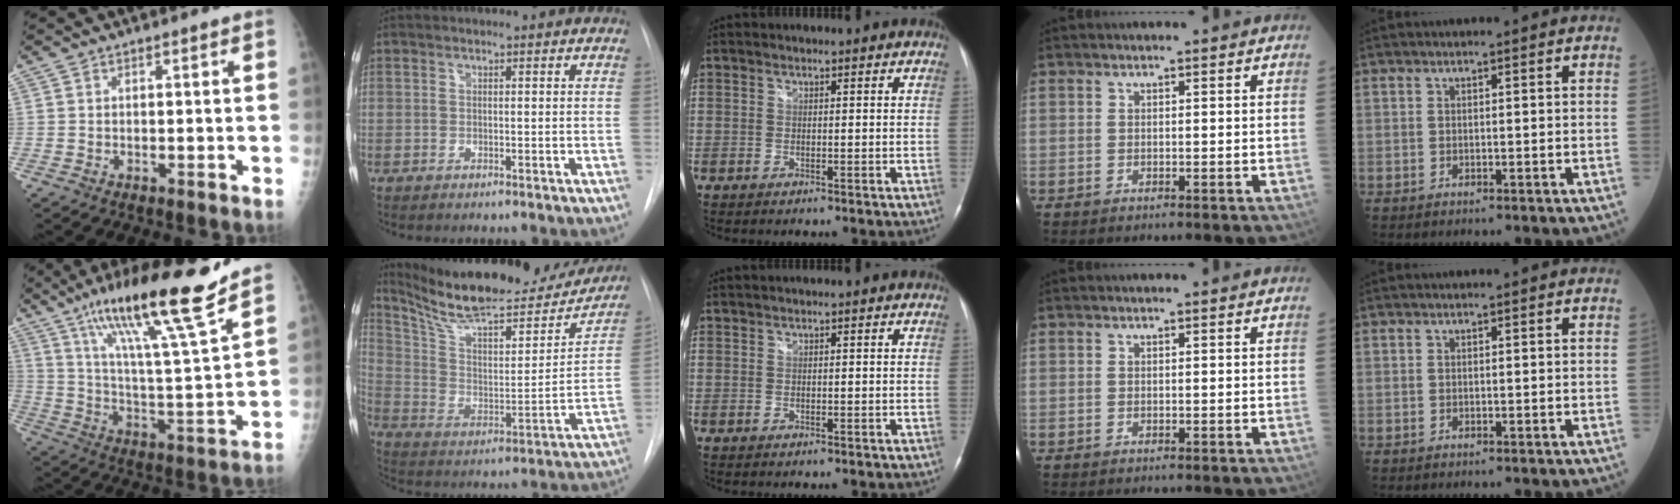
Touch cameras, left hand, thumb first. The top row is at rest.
{"thumb": {"total": 20.7, "force": [14.8, 1.2, 14.5], "torque": [-0.225, -0.067, 0.252]}, "index": {"total": 25.0, "force": [22.1, 5.1, 10.5], "torque": [-0.167, -0.024, 0.327]}}